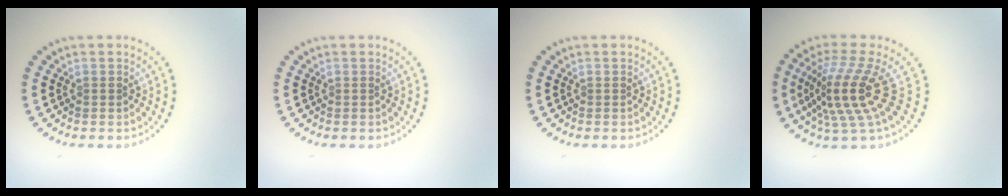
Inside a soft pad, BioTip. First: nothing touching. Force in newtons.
{"total": 0.0}
{"total": 0.0}
{"total": 5.2, "press": 3.6, "slide": 3.7}